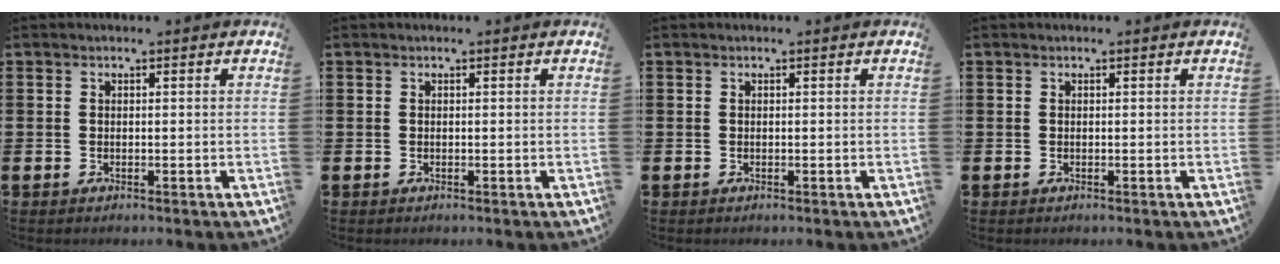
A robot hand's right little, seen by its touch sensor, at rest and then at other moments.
{"total": 0.0}
{"total": 0.0}
{"total": 0.0}